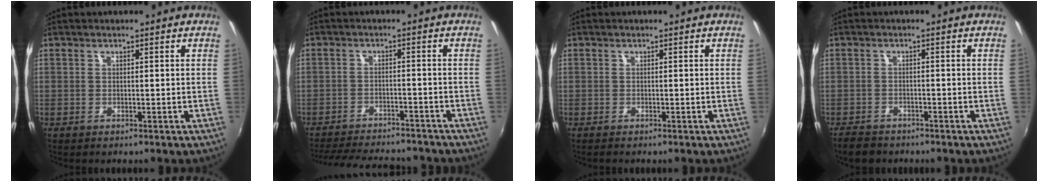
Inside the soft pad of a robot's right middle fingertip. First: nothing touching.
{"total": 17.2, "force": [-15.1, 4.6, 6.9], "torque": [-0.146, -0.009, -0.209]}
{"total": 0.0}
{"total": 4.5, "force": [-3.8, 2.0, 1.3], "torque": [-0.045, -0.006, -0.066]}